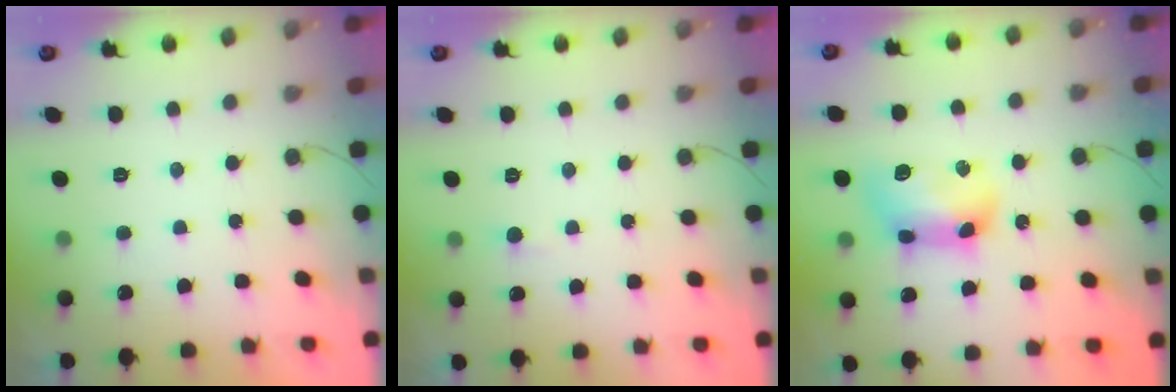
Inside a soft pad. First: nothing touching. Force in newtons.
{"total": 2.0, "press": 2.0, "slide": 0.2}
{"total": 10.5, "press": 10.4, "slide": 0.6}